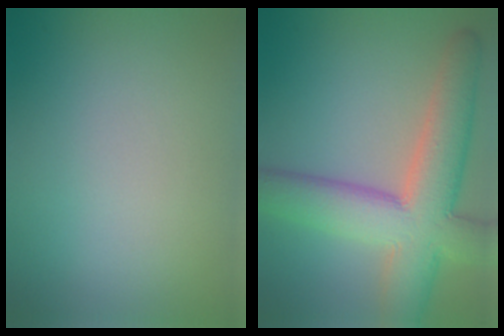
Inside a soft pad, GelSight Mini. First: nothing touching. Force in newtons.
{"total": 9.8, "press": 9.8, "slide": 0.8}